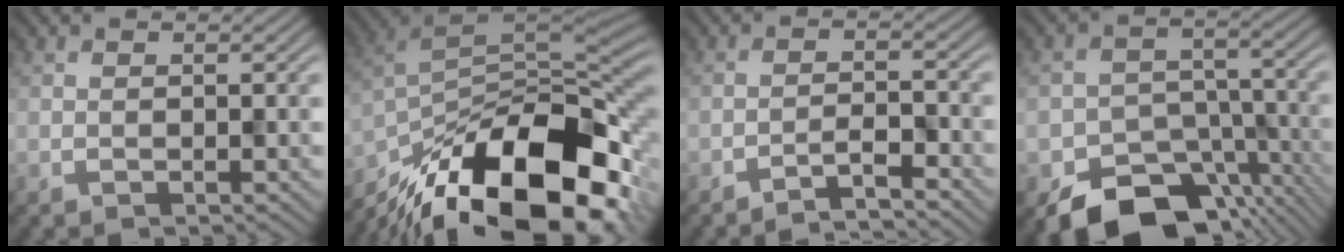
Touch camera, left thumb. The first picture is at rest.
{"total": 19.2, "force": [-11.3, 8.1, 13.3], "torque": [-0.247, -0.021, -0.177]}
{"total": 3.6, "force": [-3.1, 0.3, 1.7], "torque": [-0.026, 0.011, -0.059]}
{"total": 12.6, "force": [-8.2, 7.8, 5.6], "torque": [-0.089, -0.031, -0.118]}